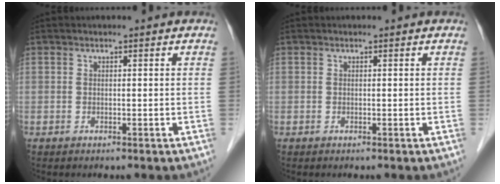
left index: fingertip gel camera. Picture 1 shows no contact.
{"total": 0.0}